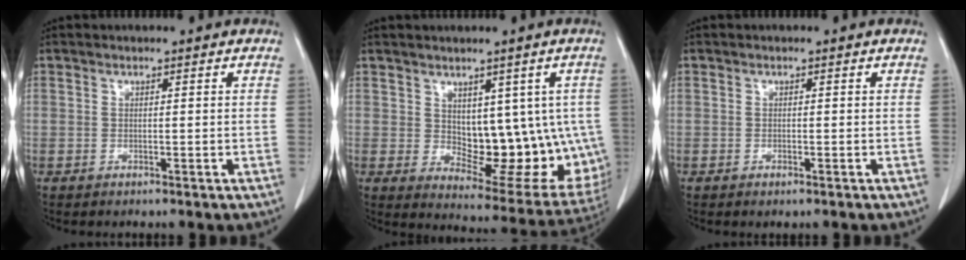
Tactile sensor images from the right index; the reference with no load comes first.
{"total": 14.7, "force": [0.5, 7.8, 12.4], "torque": [-0.140, 0.000, 0.028]}
{"total": 0.6, "force": [-0.4, 0.1, 0.4], "torque": [-0.010, -0.002, -0.003]}